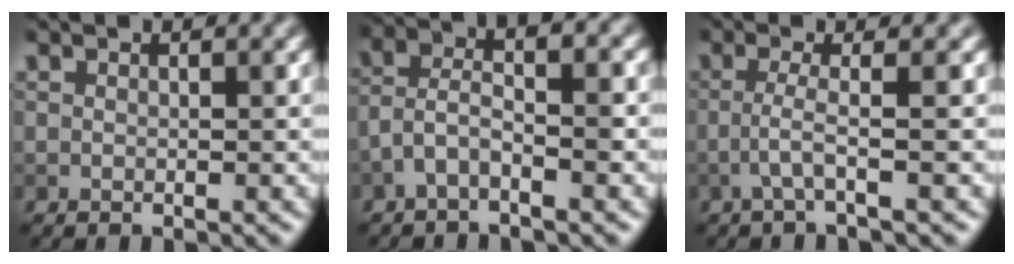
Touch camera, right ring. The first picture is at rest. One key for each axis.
{"total": 3.8, "fx": -1.3, "fy": 1.3, "fz": 3.4, "tx": -0.076, "ty": 0.018, "tz": -0.034}
{"total": 2.4, "fx": -0.6, "fy": 0.2, "fz": 2.3, "tx": -0.043, "ty": 0.003, "tz": -0.021}